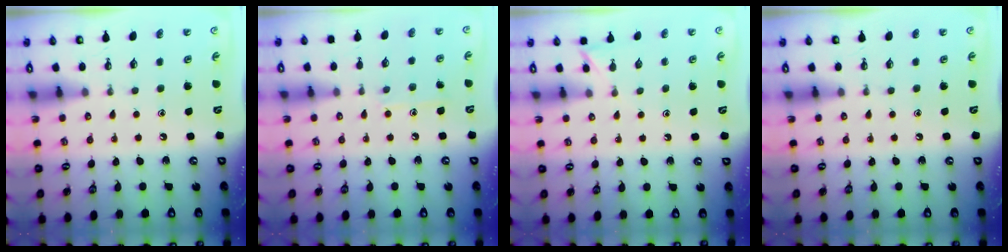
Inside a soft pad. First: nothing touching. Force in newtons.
{"total": 7.5, "press": 7.5, "slide": 0.4}
{"total": 3.8, "press": 3.8, "slide": 0.5}
{"total": 0.0}